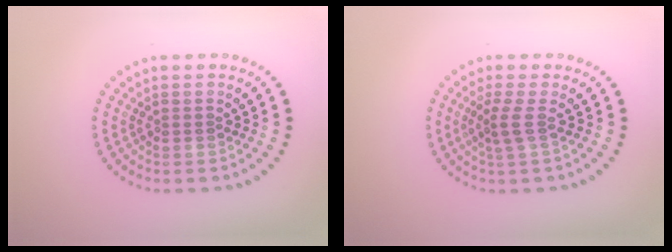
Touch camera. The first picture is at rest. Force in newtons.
{"total": 1.9, "press": 1.2, "slide": 1.4}